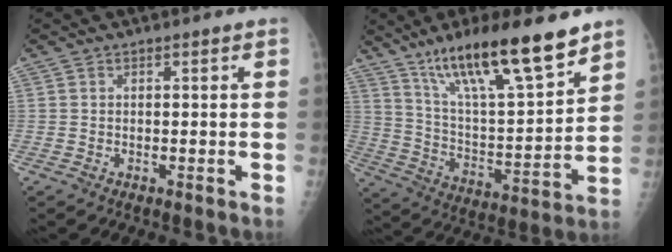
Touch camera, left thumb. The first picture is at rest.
{"total": 21.3, "force": [14.7, 4.1, 14.9], "torque": [-0.234, -0.063, 0.257]}